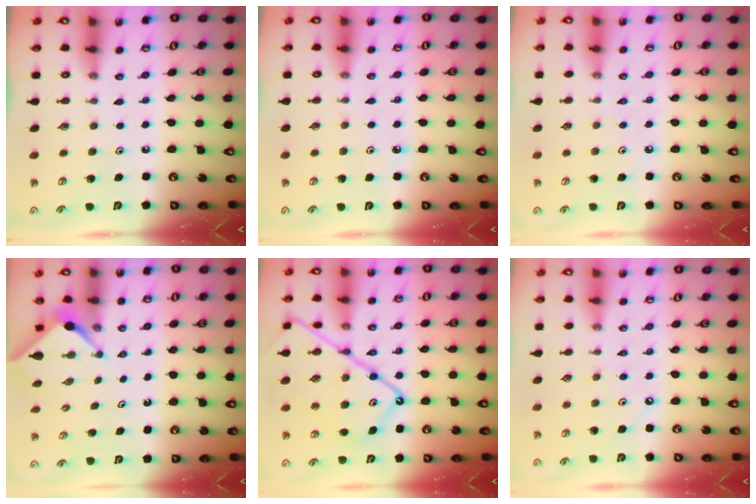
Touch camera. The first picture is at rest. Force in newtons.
{"total": 2.6, "press": 2.6, "slide": 0.2}
{"total": 1.1, "press": 1.1, "slide": 0.4}
{"total": 2.5, "press": 2.5, "slide": 0.3}
{"total": 17.1, "press": 17.1, "slide": 1.5}
{"total": 1.7, "press": 1.7, "slide": 0.4}